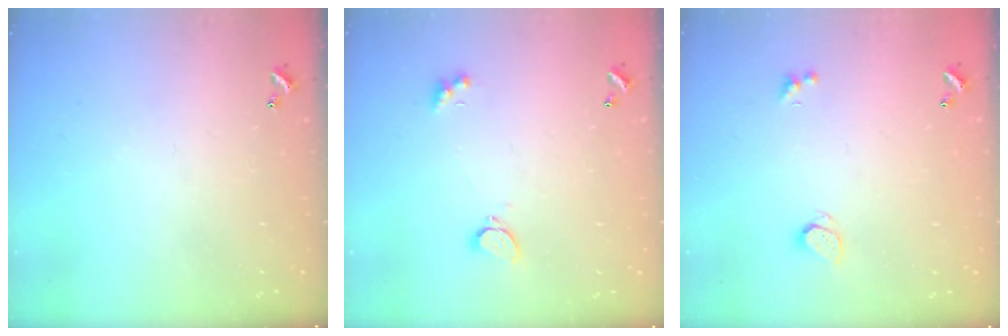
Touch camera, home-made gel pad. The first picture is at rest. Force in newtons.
{"total": 2.2, "press": 2.1, "slide": 0.6}
{"total": 0.6, "press": 0.5, "slide": 0.4}